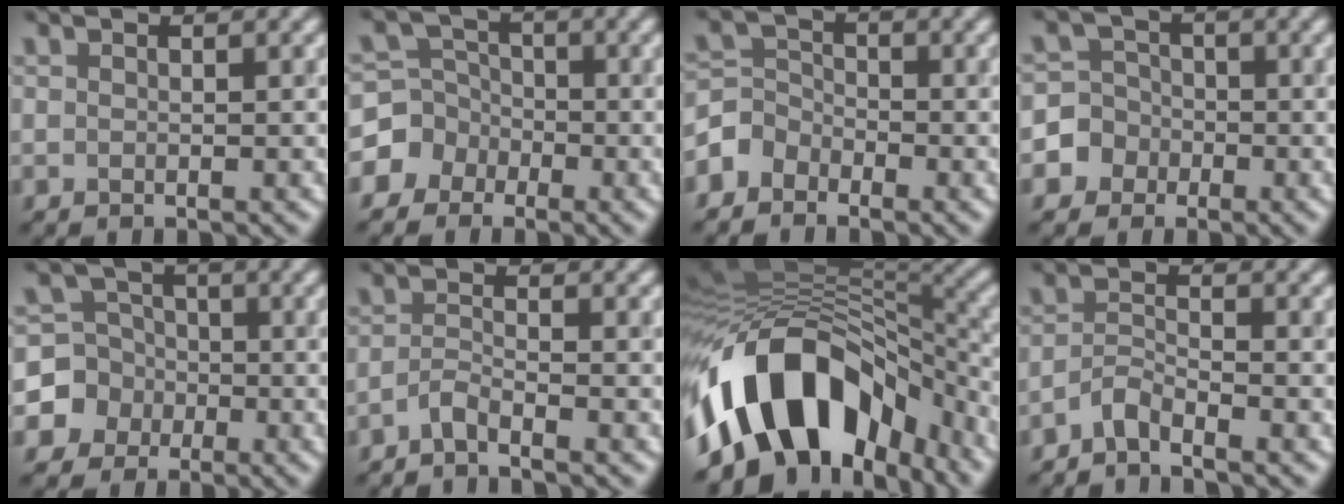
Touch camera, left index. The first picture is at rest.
{"total": 3.9, "force": [-1.8, 3.4, 0.1], "torque": [0.025, 0.013, -0.054]}
{"total": 2.6, "force": [-1.9, 1.7, 0.2], "torque": [-0.005, 0.012, -0.050]}
{"total": 4.3, "force": [-1.8, 3.9, 0.1], "torque": [0.023, 0.005, -0.052]}
{"total": 5.5, "force": [-1.8, 5.2, 0.3], "torque": [0.010, 0.011, -0.057]}
{"total": 1.6, "force": [-1.4, 0.1, 0.8], "torque": [-0.018, 0.002, -0.036]}
{"total": 13.6, "force": [-6.6, 8.2, 8.6], "torque": [-0.139, 0.026, -0.114]}
{"total": 1.9, "force": [-1.7, 0.2, 0.8], "torque": [-0.016, 0.006, -0.042]}